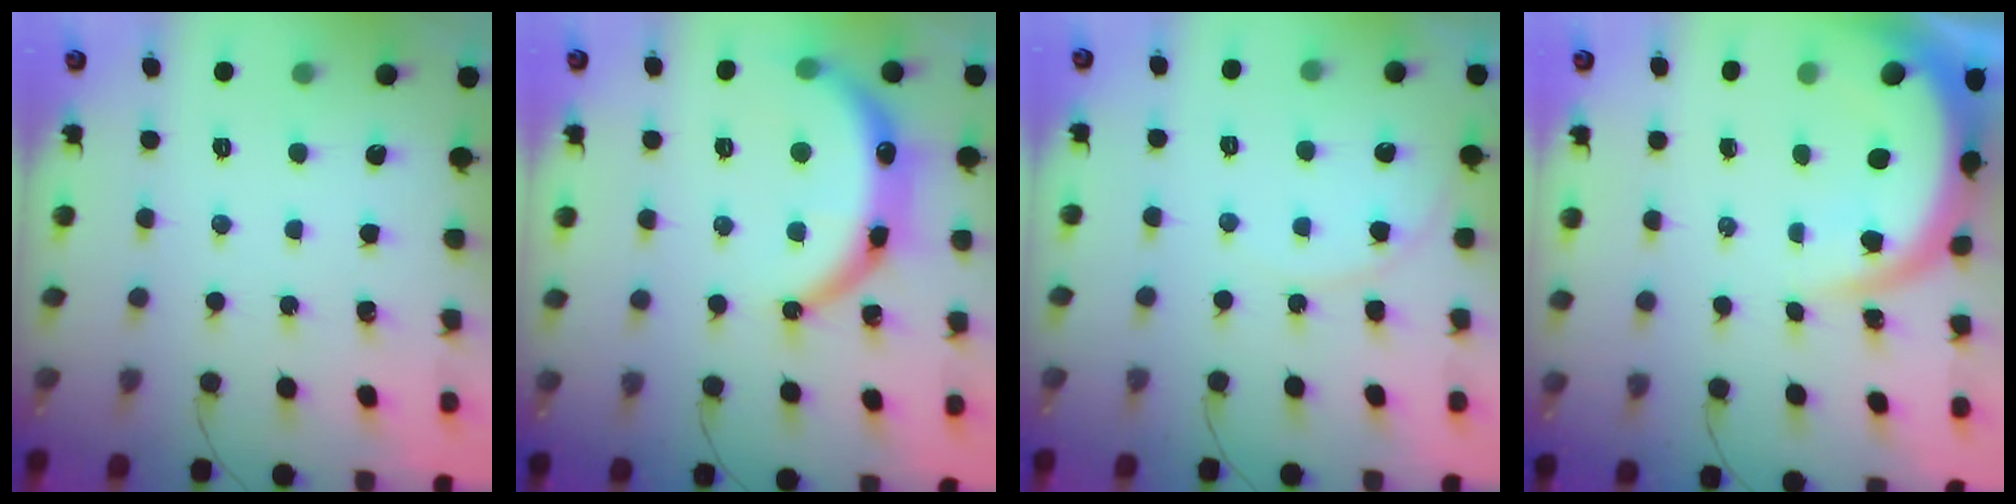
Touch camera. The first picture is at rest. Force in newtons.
{"total": 14.4, "press": 14.3, "slide": 1.8}
{"total": 6.3, "press": 6.2, "slide": 0.7}
{"total": 9.1, "press": 9.1, "slide": 0.7}